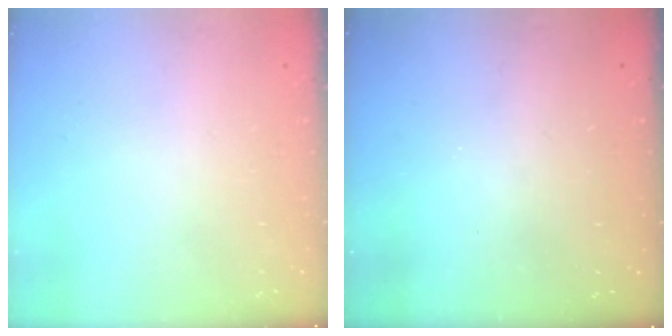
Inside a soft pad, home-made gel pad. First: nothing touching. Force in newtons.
{"total": 3.0, "press": 3.0, "slide": 0.1}